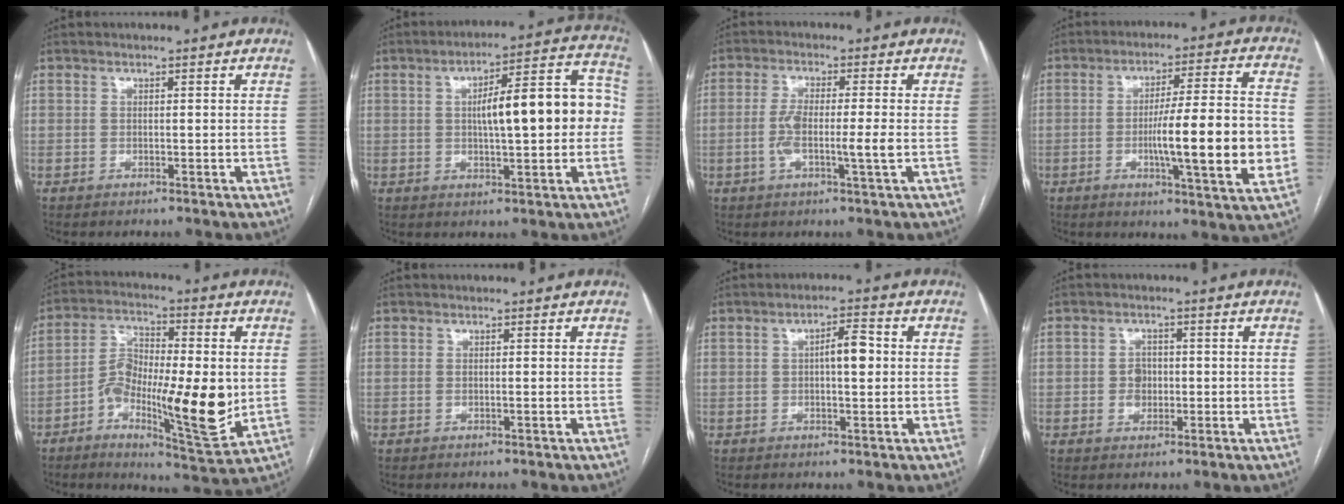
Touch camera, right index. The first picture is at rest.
{"total": 14.4, "force": [0.5, 3.6, 14.0], "torque": [-0.193, 0.044, 0.009]}
{"total": 5.9, "force": [-1.1, 0.2, 5.8], "torque": [-0.113, 0.001, -0.020]}
{"total": 15.9, "force": [-2.7, 0.8, 15.6], "torque": [-0.233, -0.001, -0.042]}
{"total": 15.7, "force": [-3.0, 4.4, 14.8], "torque": [-0.259, 0.002, -0.049]}
{"total": 0.8, "force": [-0.2, 0.2, 0.8], "torque": [-0.015, 0.000, -0.001]}
{"total": 4.4, "force": [0.3, 1.2, 4.2], "torque": [-0.068, 0.010, 0.003]}
{"total": 3.1, "force": [-0.4, 2.5, 1.7], "torque": [-0.022, 0.007, -0.004]}